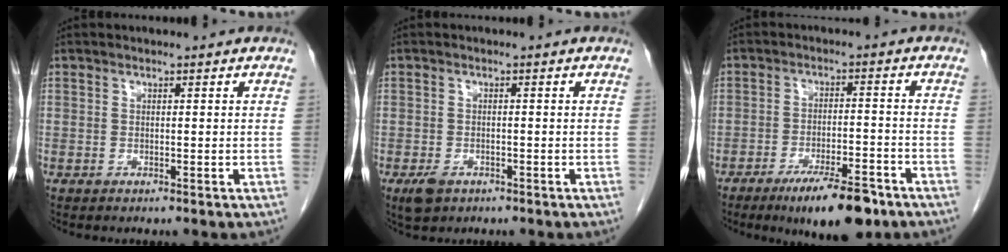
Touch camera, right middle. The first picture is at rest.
{"total": 2.7, "force": [-1.6, 1.6, 1.5], "torque": [-0.031, -0.002, -0.019]}
{"total": 10.5, "force": [-7.2, 2.3, 7.2], "torque": [-0.111, -0.012, -0.111]}